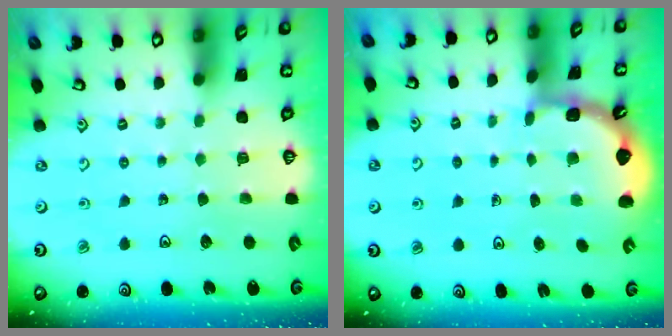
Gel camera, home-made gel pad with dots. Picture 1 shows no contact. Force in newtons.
{"total": 1.9, "press": 1.9, "slide": 0.2}